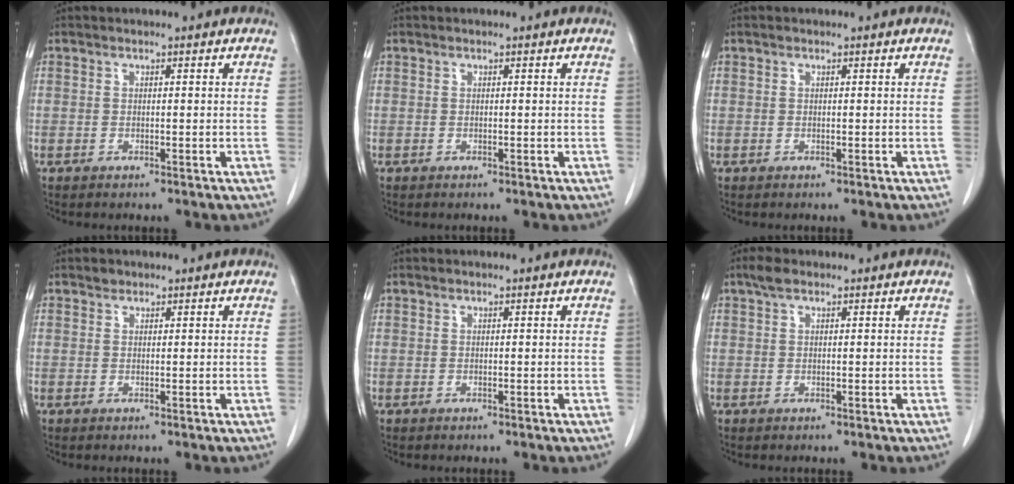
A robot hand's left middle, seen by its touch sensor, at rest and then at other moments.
{"total": 0.0}
{"total": 0.0}
{"total": 0.9, "force": [0.7, 0.5, 0.1], "torque": [-0.002, 0.000, 0.009]}
{"total": 0.0}
{"total": 1.9, "force": [1.3, 0.8, 1.1], "torque": [-0.027, 0.015, 0.023]}